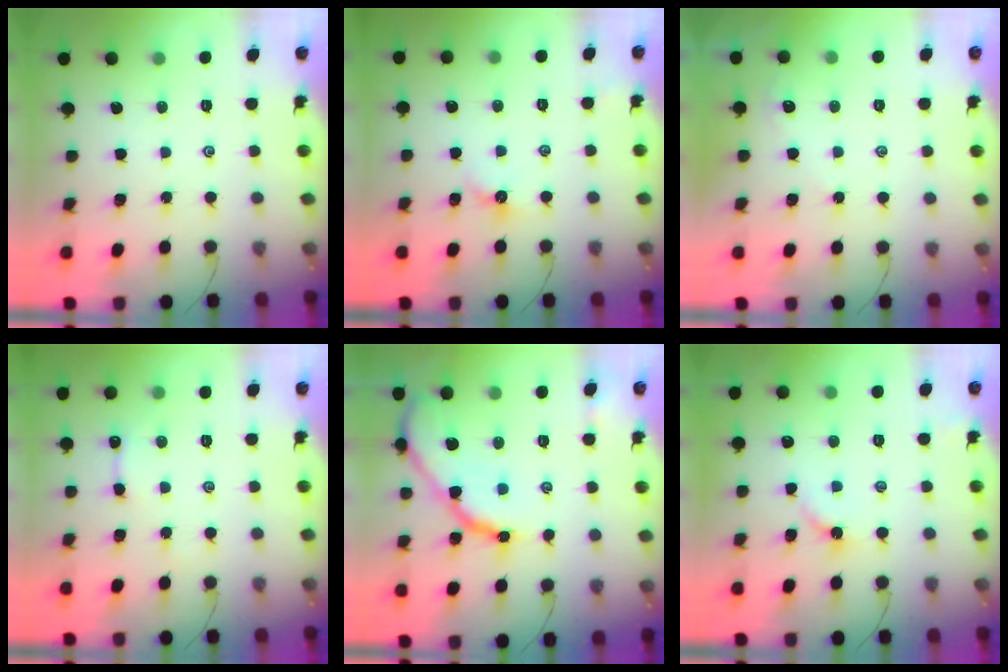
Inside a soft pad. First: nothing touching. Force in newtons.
{"total": 4.6, "press": 4.5, "slide": 0.8}
{"total": 1.4, "press": 1.4, "slide": 0.2}
{"total": 3.0, "press": 3.0, "slide": 0.4}
{"total": 13.7, "press": 13.7, "slide": 1.1}
{"total": 3.4, "press": 3.4, "slide": 0.5}